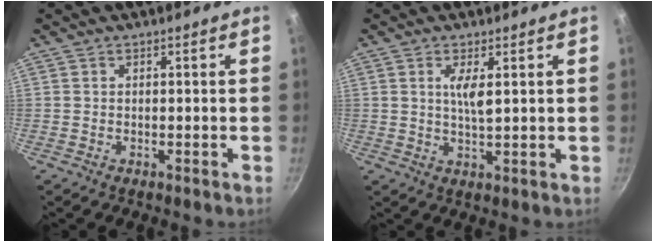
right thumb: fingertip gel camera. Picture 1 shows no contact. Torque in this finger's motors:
{"motor_torque": [-0.44, 0.55, 0.17, -0.06, 0.03]}